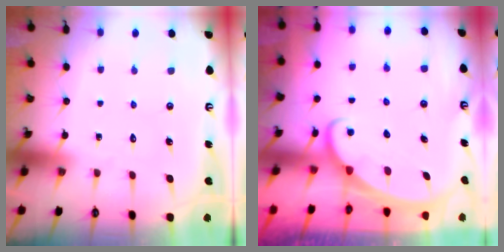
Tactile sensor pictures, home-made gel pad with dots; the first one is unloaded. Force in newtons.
{"total": 1.8, "press": 1.8, "slide": 0.1}